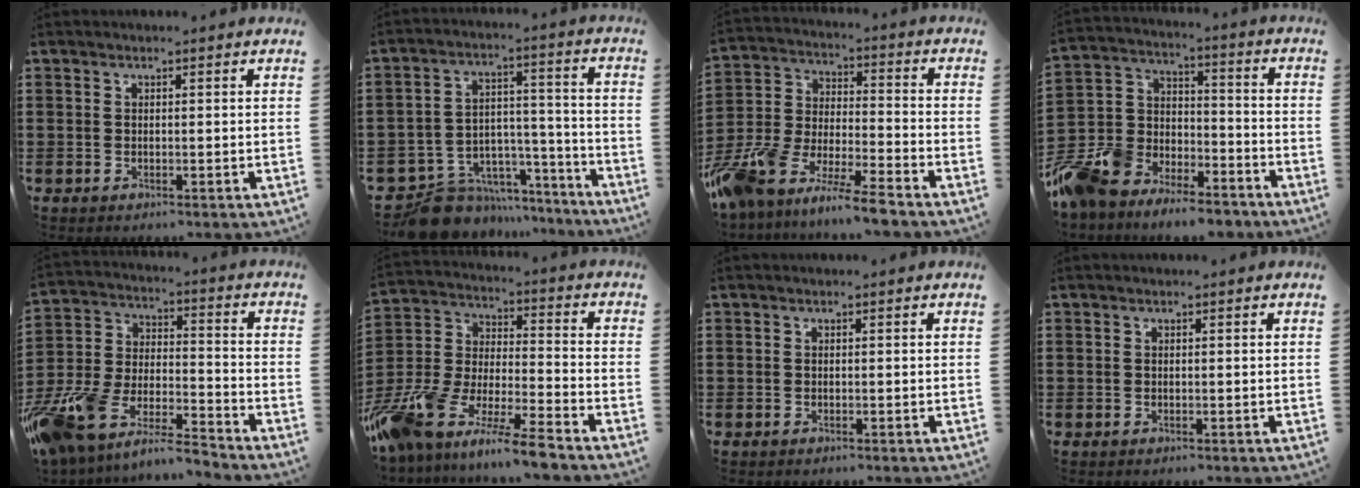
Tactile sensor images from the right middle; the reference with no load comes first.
{"total": 9.6, "force": [-8.5, 4.2, 1.3], "torque": [-0.031, 0.024, -0.158]}
{"total": 9.6, "force": [-9.2, 0.1, 2.5], "torque": [-0.069, 0.004, -0.191]}
{"total": 10.3, "force": [-9.5, 4.0, 0.8], "torque": [-0.045, 0.020, -0.190]}
{"total": 10.7, "force": [-10.0, 2.0, 3.1], "torque": [-0.079, 0.017, -0.203]}
{"total": 11.0, "force": [-10.2, 0.4, 4.2], "torque": [-0.107, 0.003, -0.212]}
{"total": 0.0}
{"total": 0.0}